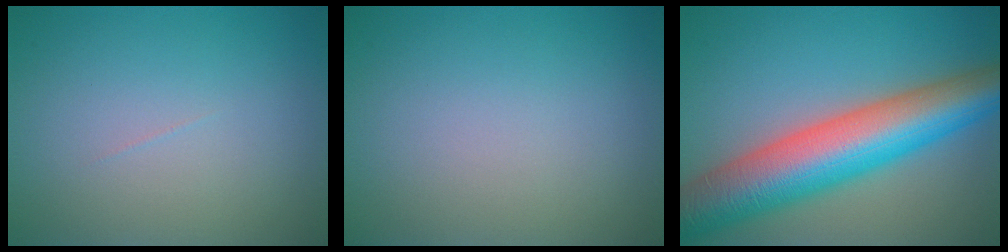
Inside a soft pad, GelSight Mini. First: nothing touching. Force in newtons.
{"total": 0.0}
{"total": 11.8, "press": 11.8, "slide": 0.4}